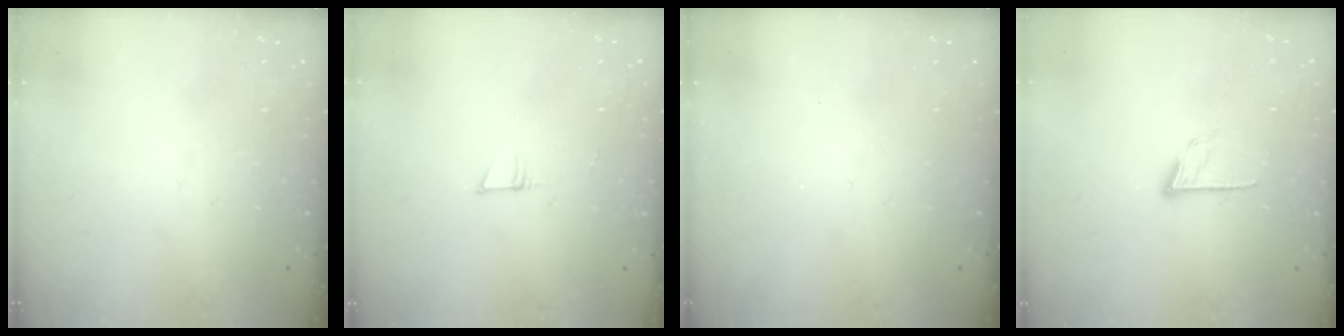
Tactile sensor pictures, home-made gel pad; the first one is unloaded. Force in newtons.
{"total": 3.9, "press": 3.9, "slide": 0.3}
{"total": 0.0}
{"total": 7.4, "press": 7.4, "slide": 0.6}